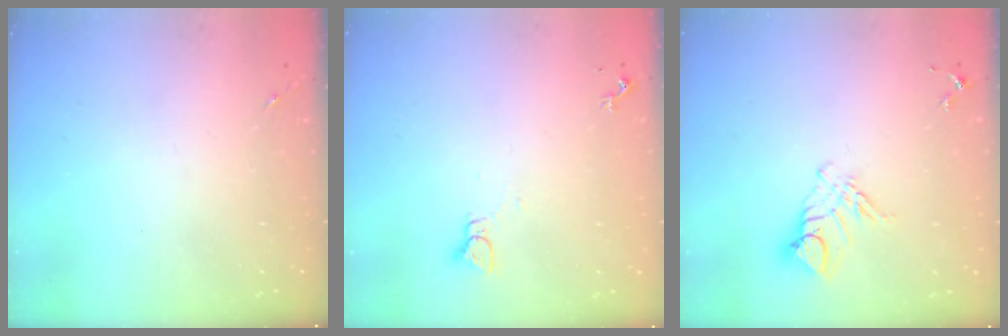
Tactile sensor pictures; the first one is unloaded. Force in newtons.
{"total": 2.2, "press": 2.2, "slide": 0.1}
{"total": 9.4, "press": 9.4, "slide": 0.9}